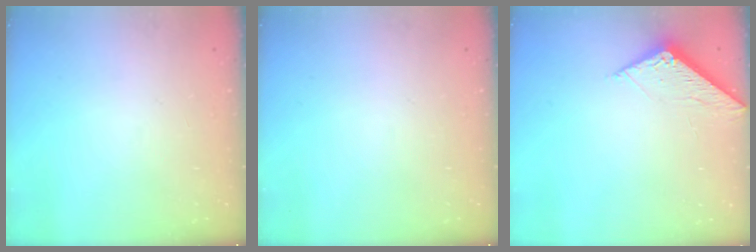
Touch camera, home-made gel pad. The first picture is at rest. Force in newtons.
{"total": 0.0}
{"total": 4.7, "press": 4.6, "slide": 0.4}